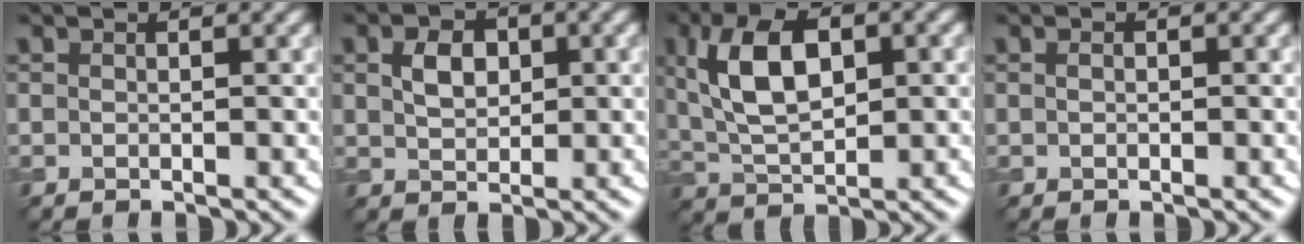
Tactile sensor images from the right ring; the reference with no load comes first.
{"total": 2.9, "force": [0.7, 2.0, 2.0], "torque": [-0.042, 0.004, 0.014]}
{"total": 8.0, "force": [1.9, 4.0, 6.7], "torque": [-0.126, 0.014, 0.031]}
{"total": 1.0, "force": [0.4, 0.6, 0.6], "torque": [-0.010, -0.001, 0.001]}